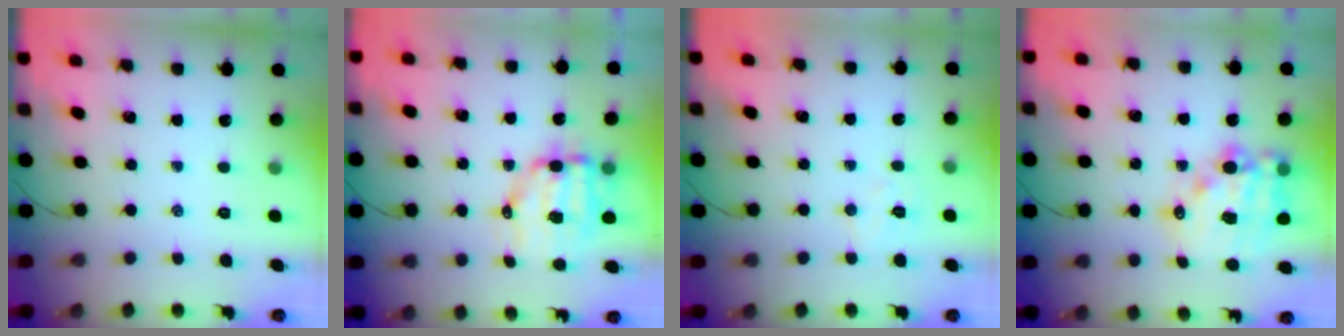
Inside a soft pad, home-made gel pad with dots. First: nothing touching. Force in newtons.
{"total": 10.0, "press": 9.7, "slide": 2.2}
{"total": 5.3, "press": 5.2, "slide": 1.1}
{"total": 15.4, "press": 15.0, "slide": 3.2}